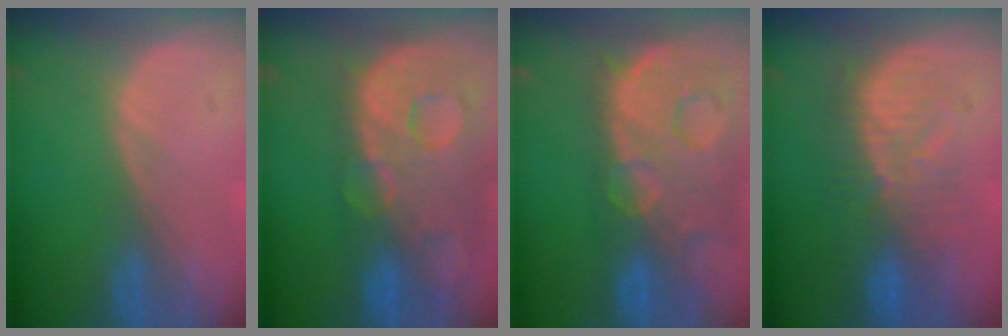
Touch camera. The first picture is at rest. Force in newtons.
{"total": 13.8, "press": 11.3, "slide": 8.0}
{"total": 14.1, "press": 11.5, "slide": 8.2}
{"total": 9.9, "press": 9.1, "slide": 3.9}